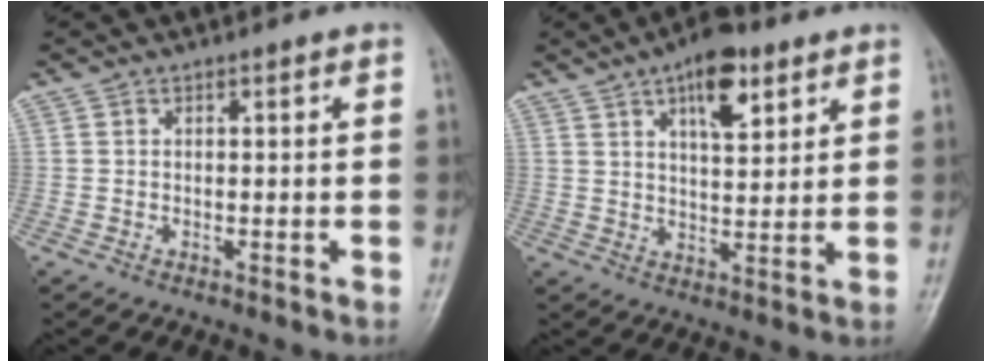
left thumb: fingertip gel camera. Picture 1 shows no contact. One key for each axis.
{"total": 10.2, "fx": 5.4, "fy": 4.4, "fz": 7.4, "tx": -0.093, "ty": -0.024, "tz": 0.082}